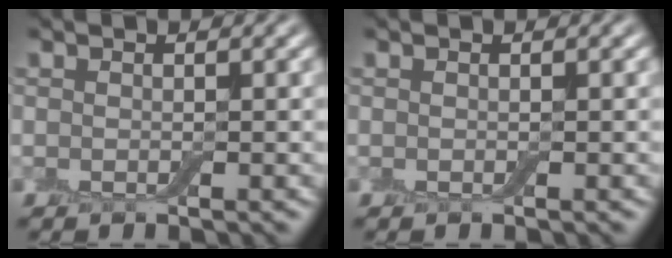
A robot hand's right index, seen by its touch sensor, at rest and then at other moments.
{"total": 0.0}